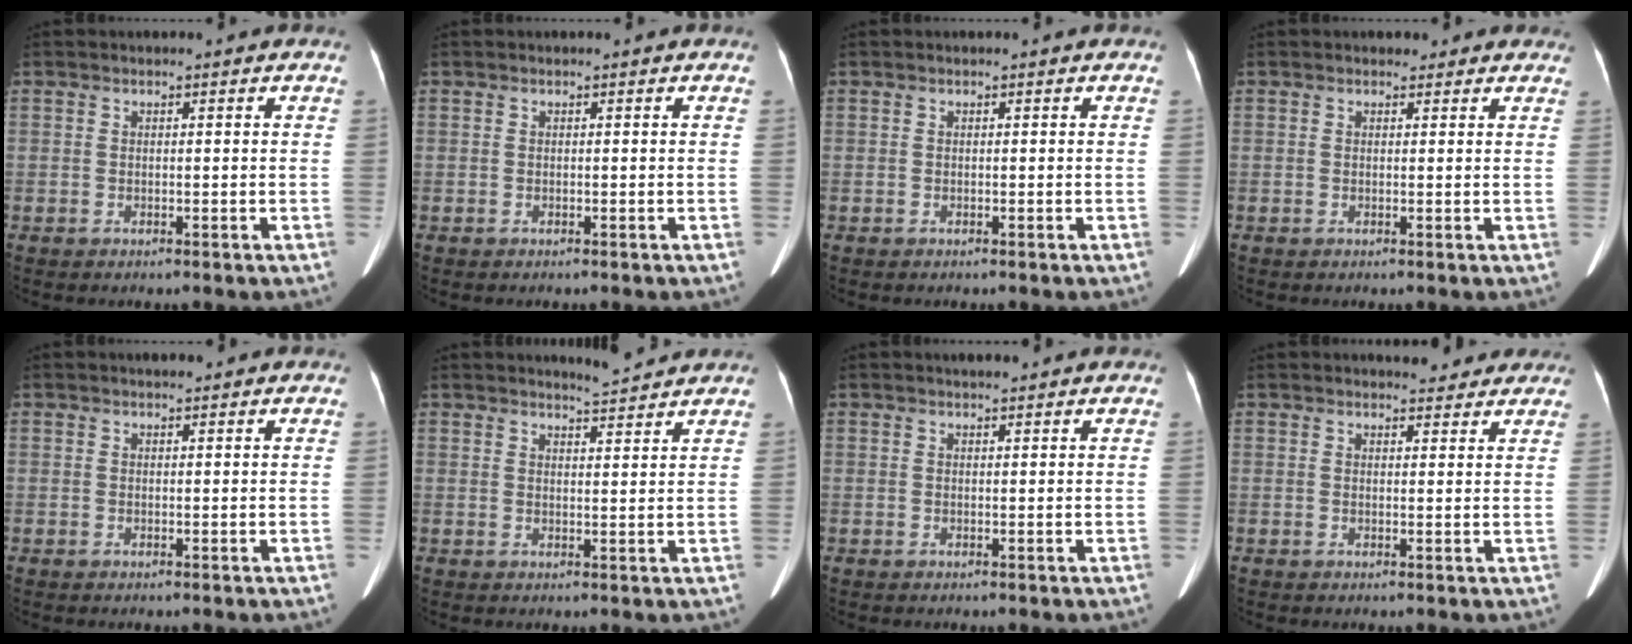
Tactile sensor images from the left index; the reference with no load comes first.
{"total": 0.0}
{"total": 0.0}
{"total": 2.6, "force": [2.1, 1.5, 0.5], "torque": [0.006, 0.006, 0.016]}
{"total": 1.3, "force": [1.1, 0.4, 0.6], "torque": [-0.012, 0.008, 0.017]}
{"total": 3.6, "force": [3.6, -0.2, 0.4], "torque": [-0.016, -0.004, 0.052]}
{"total": 2.0, "force": [1.8, 0.3, 0.9], "torque": [-0.012, 0.013, 0.028]}
{"total": 5.5, "force": [5.0, 1.6, 1.3], "torque": [-0.009, 0.003, 0.052]}